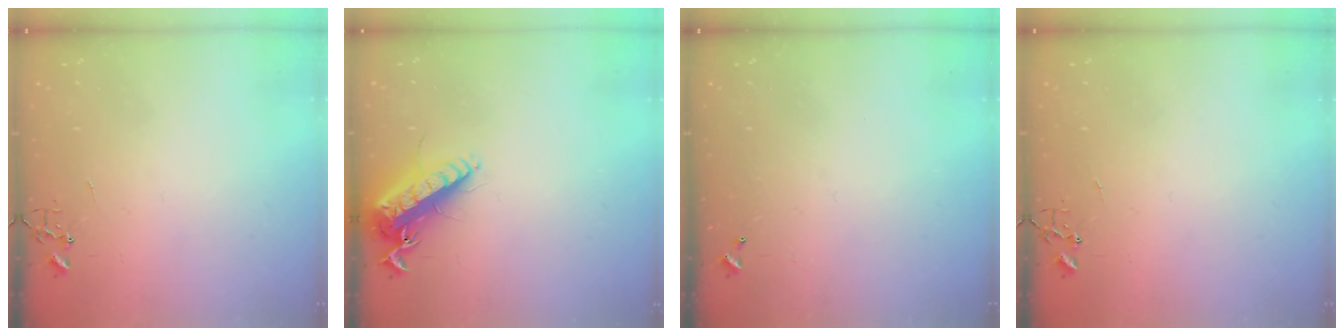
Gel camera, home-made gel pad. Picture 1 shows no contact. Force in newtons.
{"total": 14.6, "press": 14.4, "slide": 2.8}
{"total": 0.0}
{"total": 0.0}